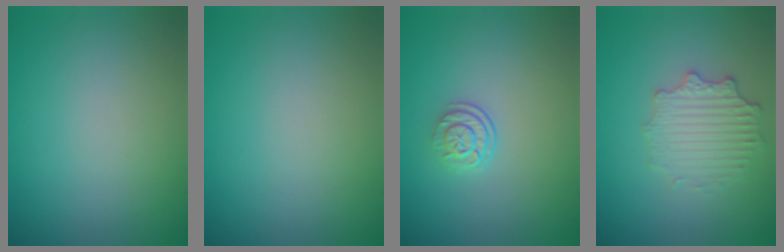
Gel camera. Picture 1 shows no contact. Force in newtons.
{"total": 0.0}
{"total": 2.5, "press": 1.8, "slide": 1.8}
{"total": 2.6, "press": 2.5, "slide": 0.9}